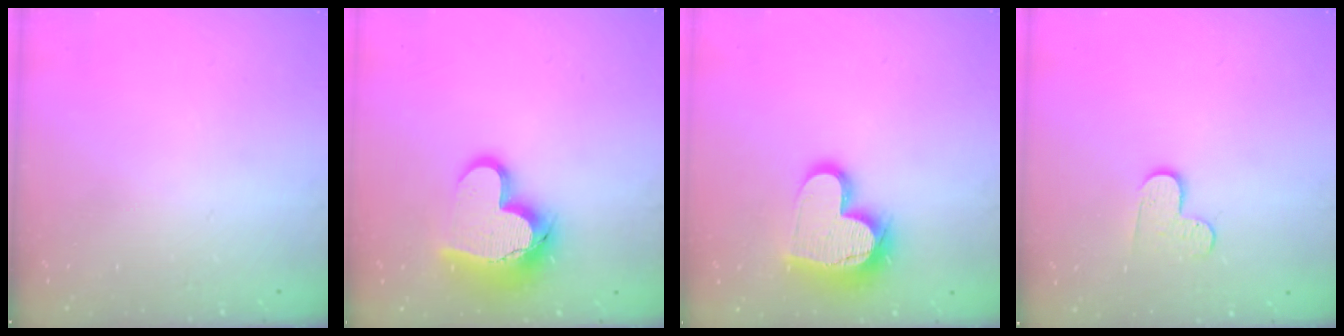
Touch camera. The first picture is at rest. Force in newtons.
{"total": 17.2, "press": 17.1, "slide": 1.5}
{"total": 16.6, "press": 16.6, "slide": 1.1}
{"total": 6.1, "press": 6.1, "slide": 0.6}